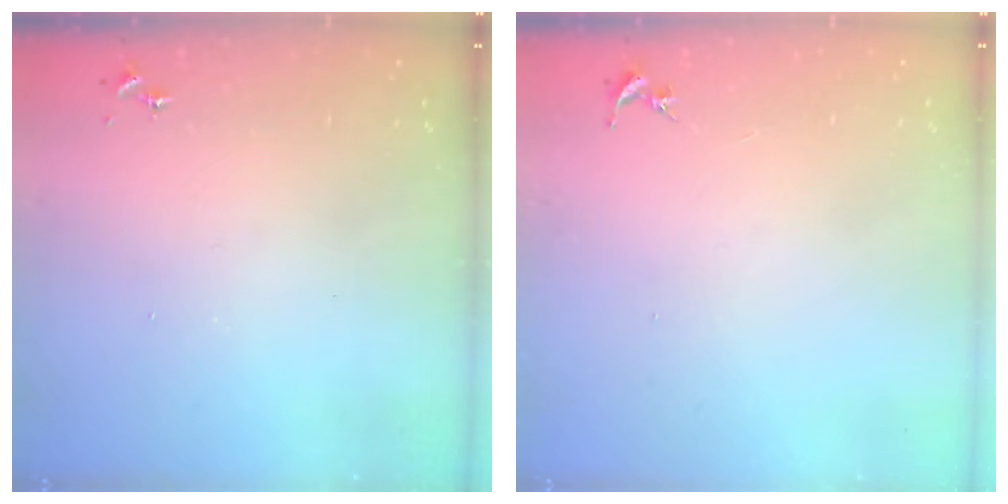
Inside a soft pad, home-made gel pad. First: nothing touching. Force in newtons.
{"total": 0.0}